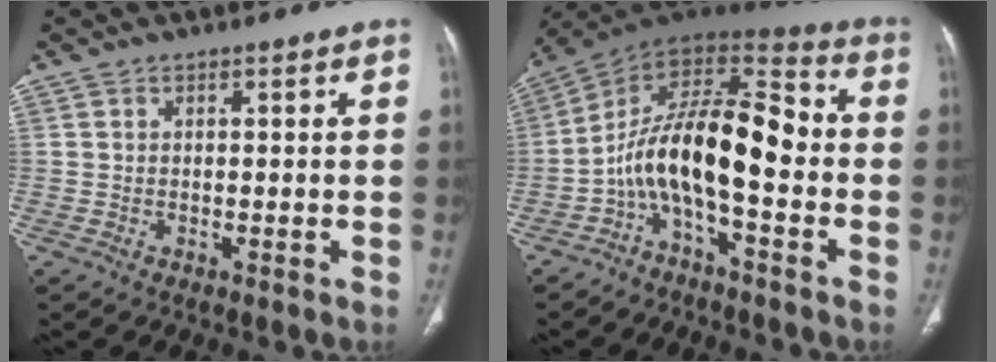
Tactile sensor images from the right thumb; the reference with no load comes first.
{"total": 16.0, "force": [-3.7, 6.6, 14.1], "torque": [-0.224, 0.089, -0.074]}